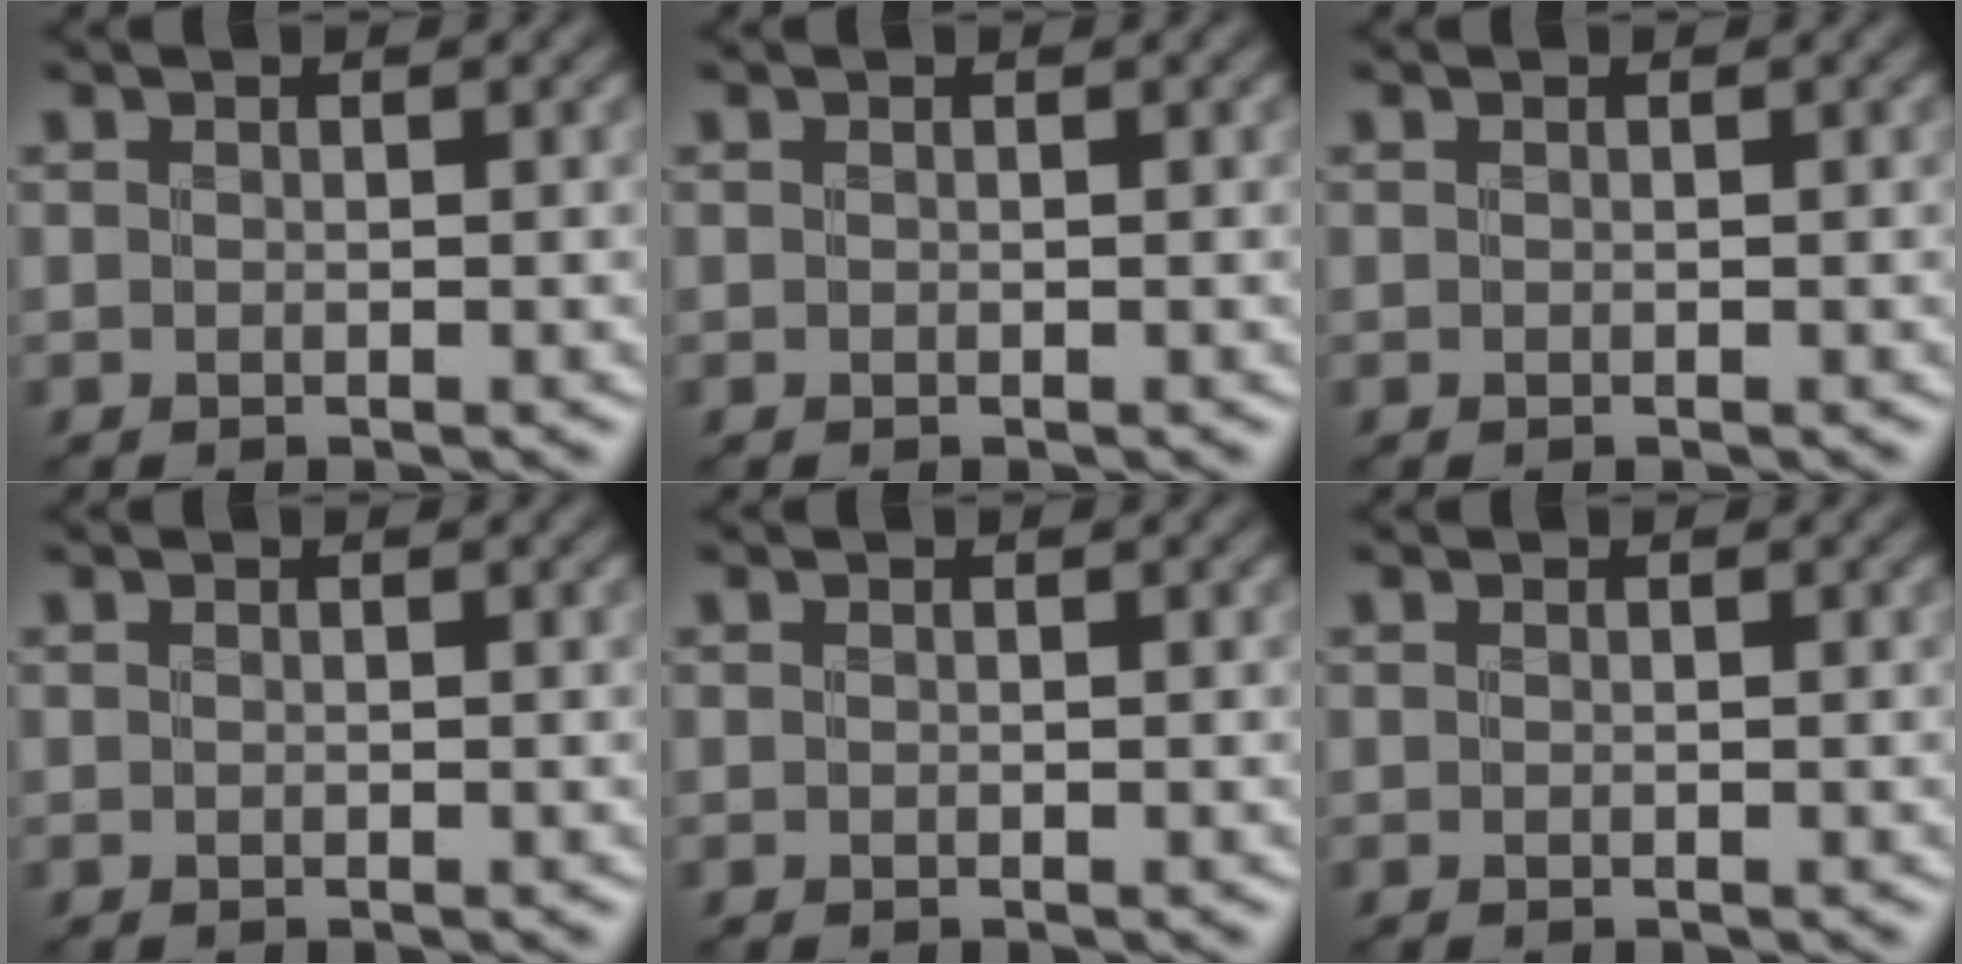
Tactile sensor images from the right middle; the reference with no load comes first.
{"total": 0.0}
{"total": 0.0}
{"total": 0.0}
{"total": 0.0}
{"total": 0.0}